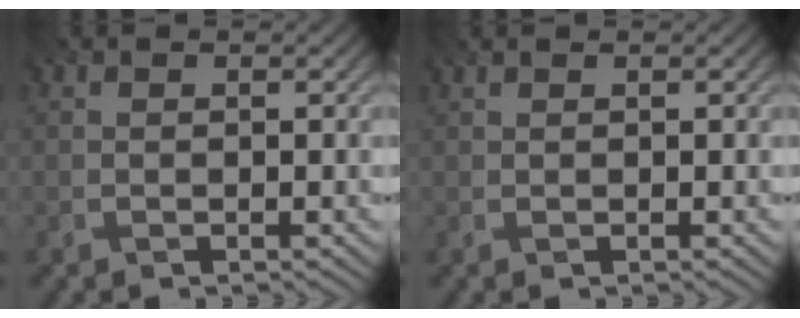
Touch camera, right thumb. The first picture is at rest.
{"total": 0.6, "force": [0.5, -0.2, 0.2], "torque": [-0.005, 0.000, 0.007]}